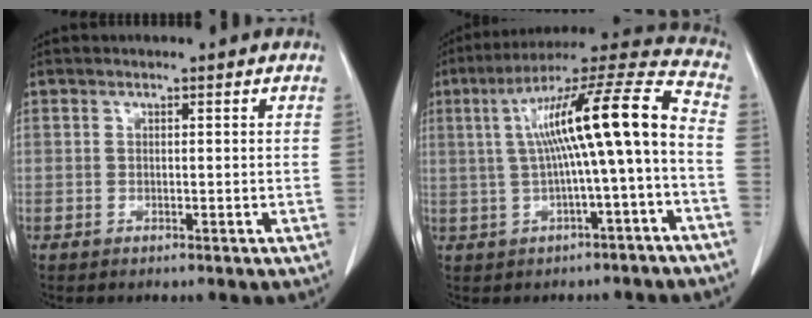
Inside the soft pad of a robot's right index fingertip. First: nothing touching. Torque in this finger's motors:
{"motor_torque": [1.58, -0.56, 0.53, 0.21]}